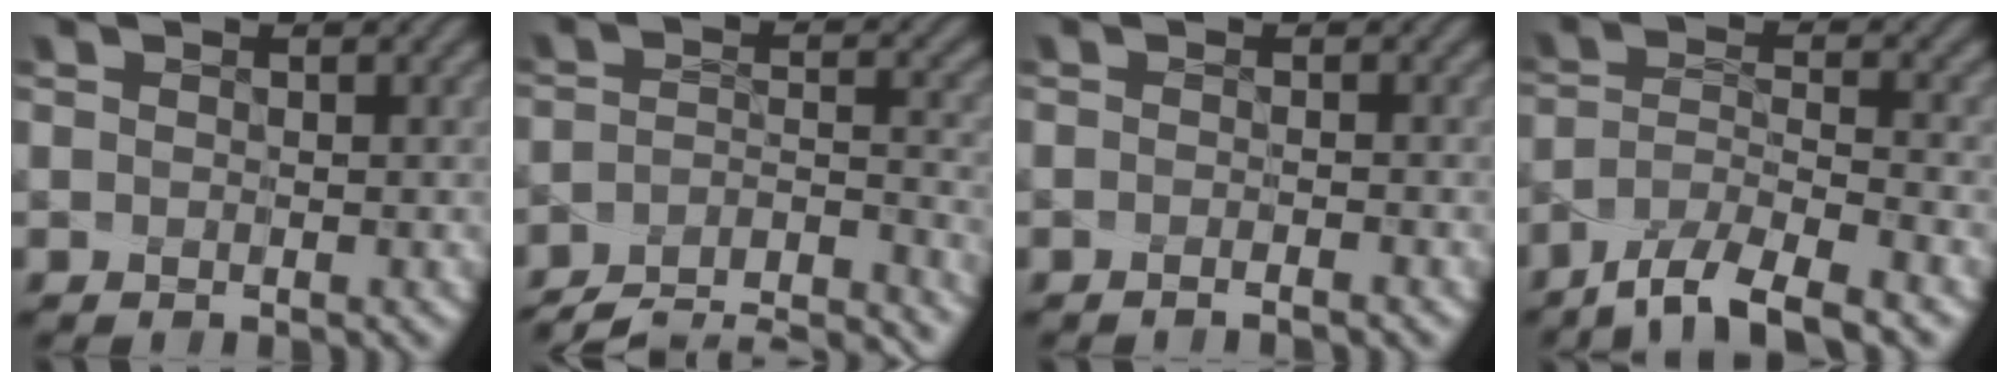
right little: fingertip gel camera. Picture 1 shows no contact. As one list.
[{"total": 11.3, "force": [-9.9, 3.8, 4.0], "torque": [-0.057, 0.009, -0.118]}, {"total": 0.8, "force": [-0.6, -0.3, 0.5], "torque": [-0.006, -0.002, -0.011]}, {"total": 7.4, "force": [-5.8, 1.8, 4.2], "torque": [-0.068, -0.001, -0.107]}]